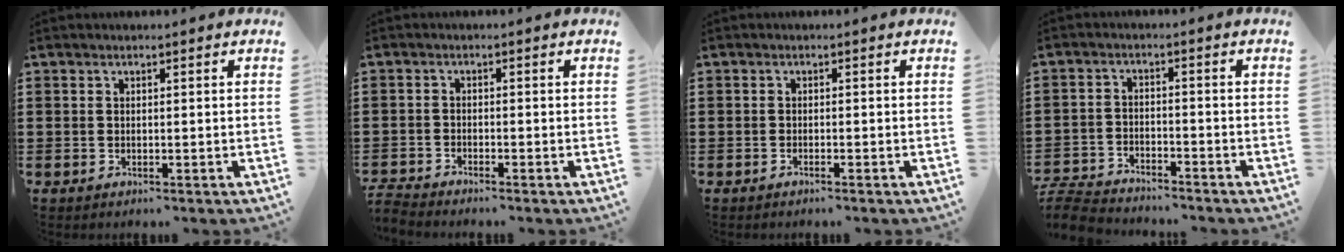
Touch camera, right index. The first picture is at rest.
{"total": 2.0, "force": [-2.0, -0.1, -0.1], "torque": [-0.002, 0.001, -0.043]}
{"total": 0.6, "force": [-0.5, -0.1, 0.2], "torque": [-0.005, -0.001, -0.011]}
{"total": 5.4, "force": [-5.3, 0.8, 0.6], "torque": [-0.028, 0.002, -0.112]}